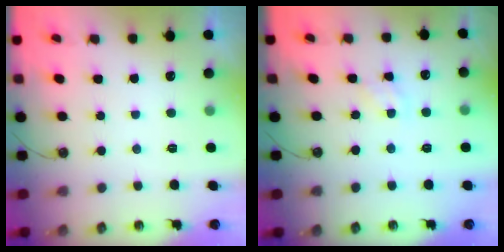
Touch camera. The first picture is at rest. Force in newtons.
{"total": 3.1, "press": 3.0, "slide": 0.3}